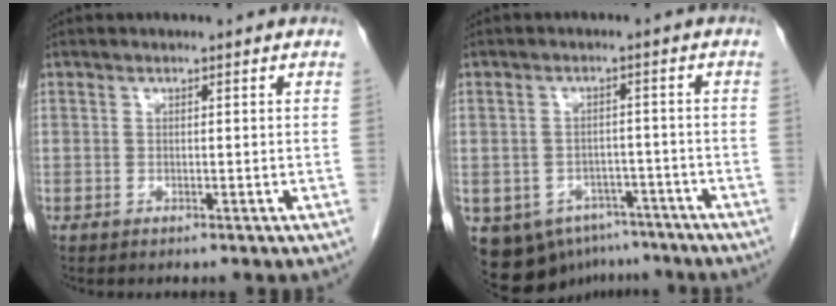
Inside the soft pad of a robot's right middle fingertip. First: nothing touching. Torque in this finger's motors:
{"motor_torque": [0.13, -0.01, 0.02, 0.02]}